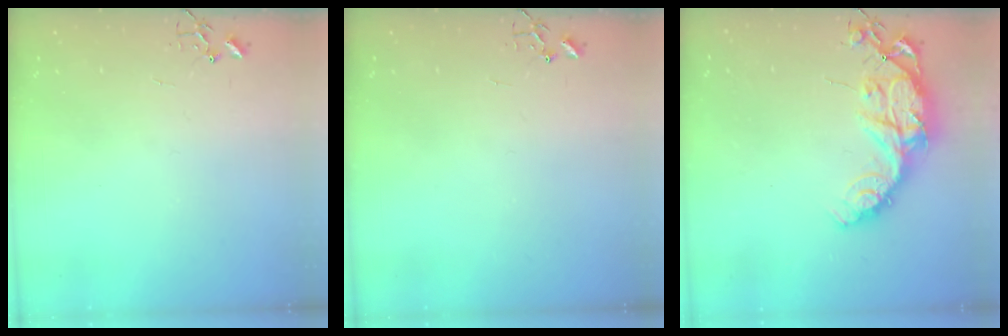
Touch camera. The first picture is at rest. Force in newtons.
{"total": 0.0}
{"total": 14.9, "press": 14.8, "slide": 1.3}